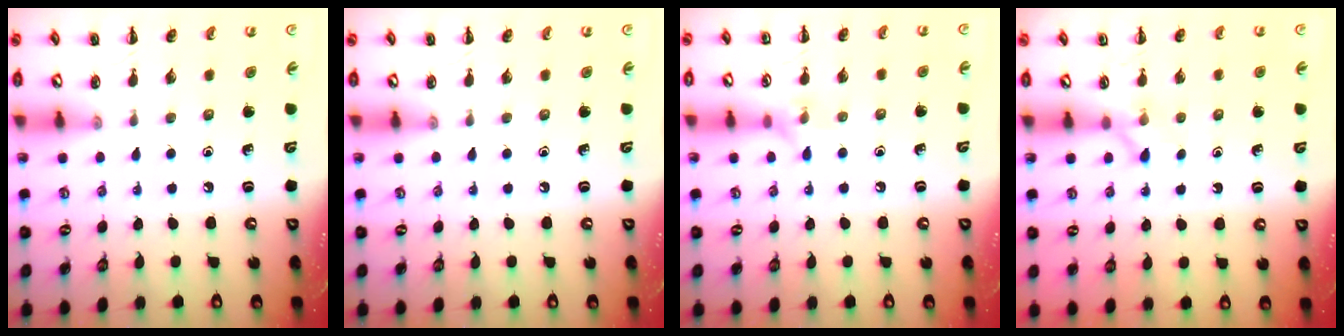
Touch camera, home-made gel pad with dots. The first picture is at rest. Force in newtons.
{"total": 0.0}
{"total": 6.4, "press": 6.2, "slide": 1.5}
{"total": 4.8, "press": 4.6, "slide": 1.4}